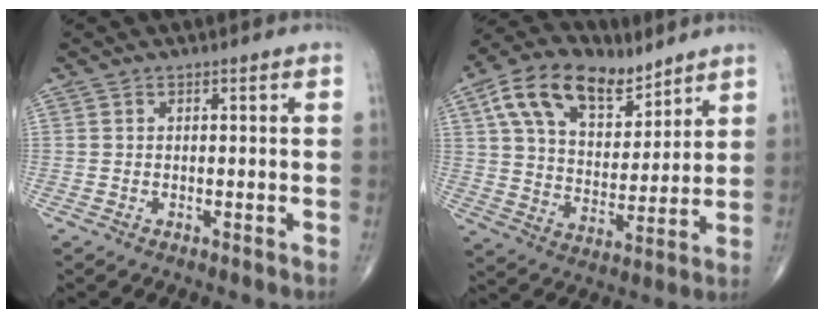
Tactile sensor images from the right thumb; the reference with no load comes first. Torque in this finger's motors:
{"motor_torque": [0.87, 2.19, 1.05, 0.57, 0.15]}